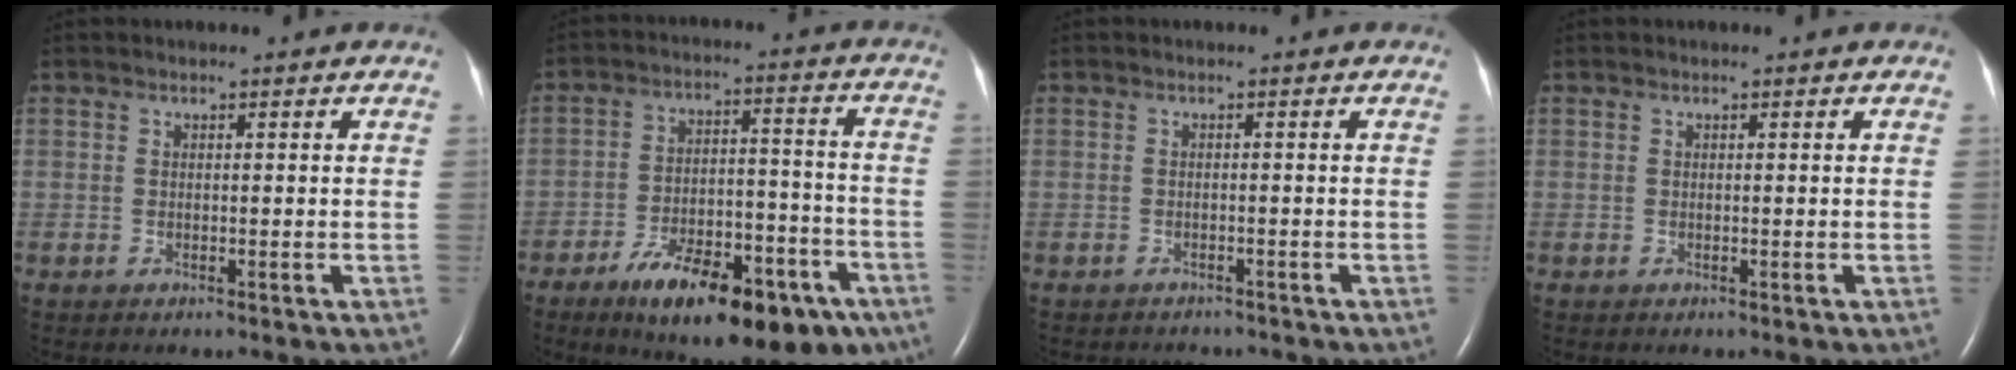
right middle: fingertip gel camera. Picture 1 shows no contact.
{"total": 18.9, "force": [-11.7, 6.9, 13.1], "torque": [-0.156, 0.020, -0.172]}
{"total": 3.2, "force": [-3.0, 1.0, 0.4], "torque": [-0.005, -0.004, -0.038]}
{"total": 0.0}